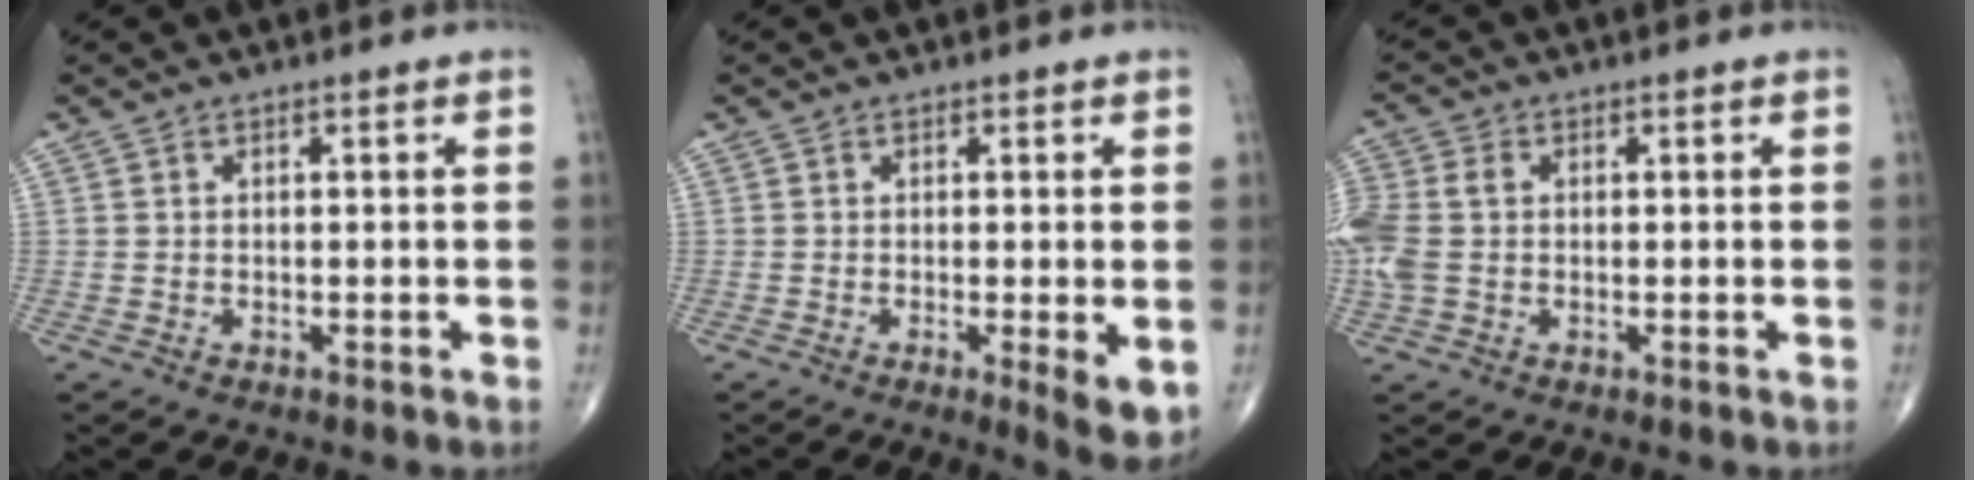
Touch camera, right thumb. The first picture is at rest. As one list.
[{"total": 5.1, "force": [-0.8, 1.1, 4.9], "torque": [-0.075, -0.017, -0.013]}, {"total": 7.0, "force": [0.0, 5.1, 4.9], "torque": [-0.141, 0.015, -0.001]}]